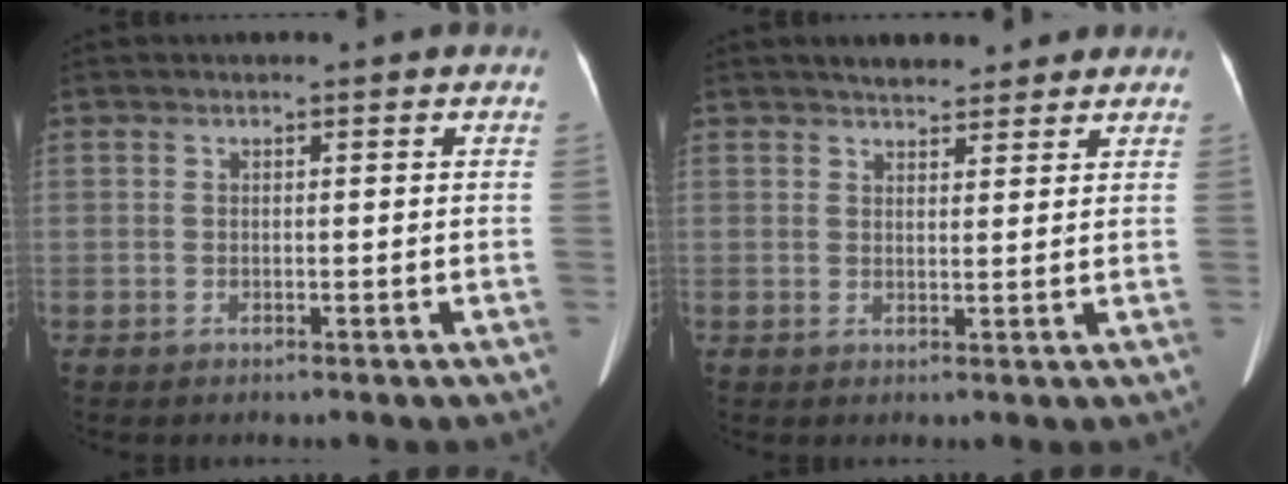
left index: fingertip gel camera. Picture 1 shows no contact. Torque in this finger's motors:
{"motor_torque": [0.30, -0.19, 0.09, 0.01]}